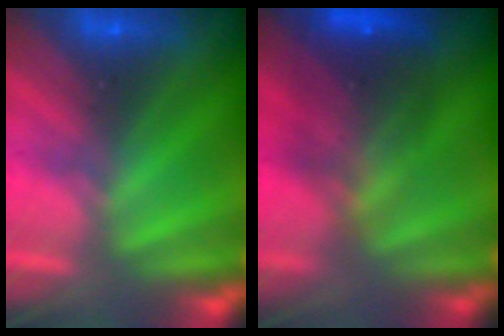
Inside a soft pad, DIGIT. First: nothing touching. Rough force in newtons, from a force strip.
{"total": 9.3}